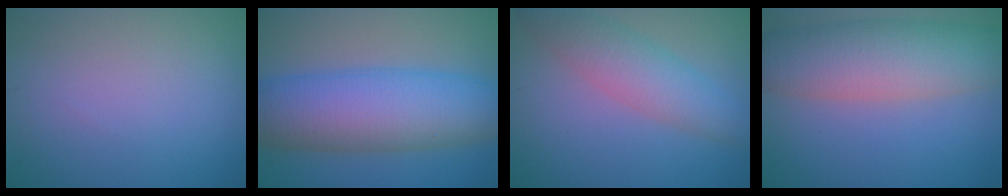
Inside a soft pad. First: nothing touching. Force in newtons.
{"total": 11.4, "press": 11.4, "slide": 0.1}
{"total": 4.7, "press": 4.7, "slide": 0.2}
{"total": 8.7, "press": 8.7, "slide": 0.9}